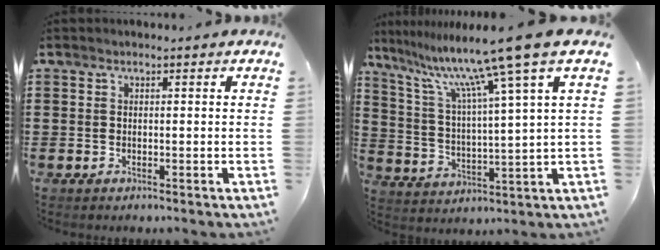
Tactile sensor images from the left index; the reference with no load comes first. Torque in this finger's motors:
{"motor_torque": [0.64, -1.03, 1.06, 0.21]}